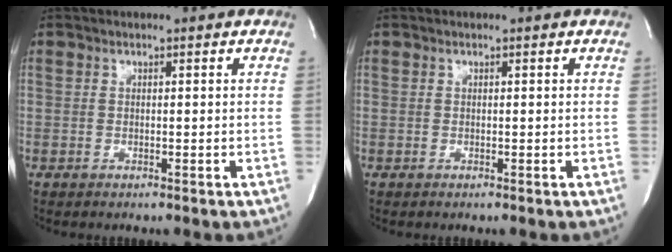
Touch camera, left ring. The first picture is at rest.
{"total": 0.0}